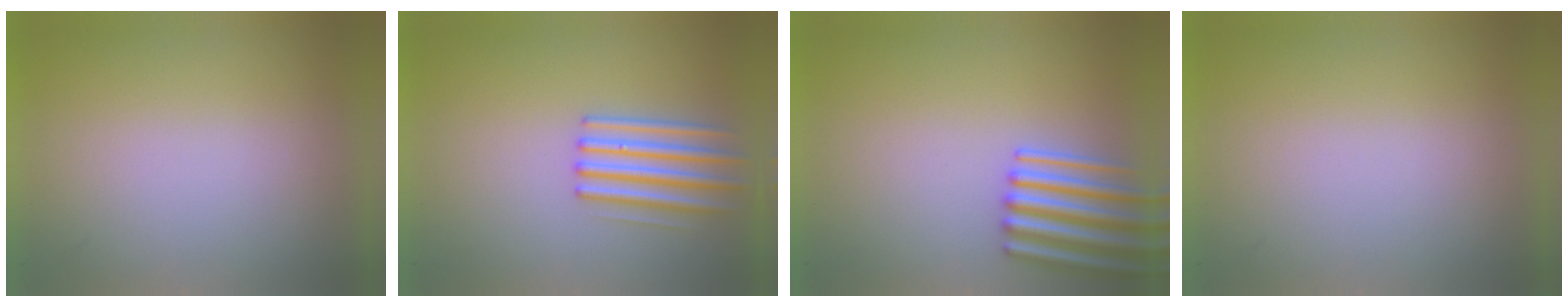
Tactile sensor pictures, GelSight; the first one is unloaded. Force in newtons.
{"total": 3.2}
{"total": 4.4}
{"total": 0.0}